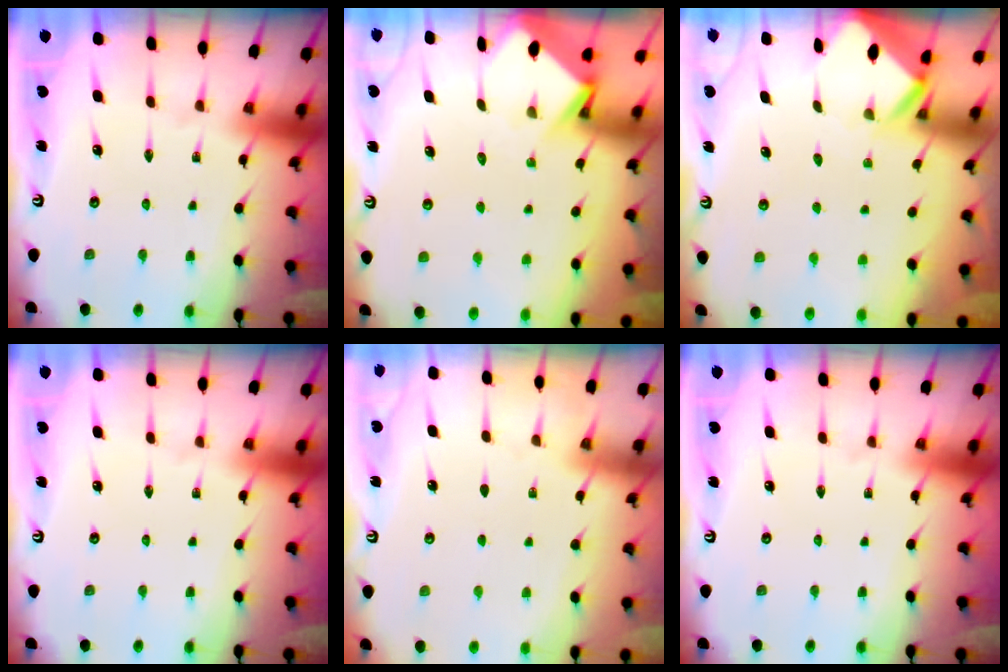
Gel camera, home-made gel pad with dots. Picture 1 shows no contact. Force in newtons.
{"total": 3.5, "press": 3.5, "slide": 0.3}
{"total": 2.9, "press": 2.9, "slide": 0.2}
{"total": 0.0}
{"total": 3.0, "press": 3.0, "slide": 0.4}
{"total": 0.0}